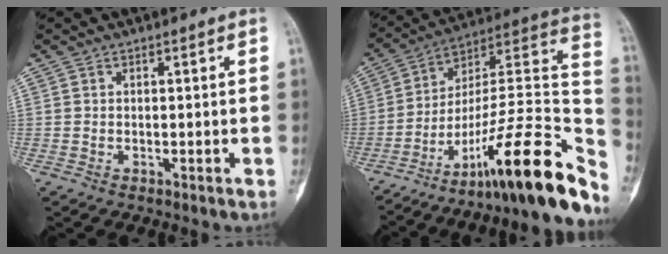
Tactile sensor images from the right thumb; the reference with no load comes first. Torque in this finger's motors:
{"motor_torque": [0.39, 0.16, 1.24, -1.54, 0.13]}